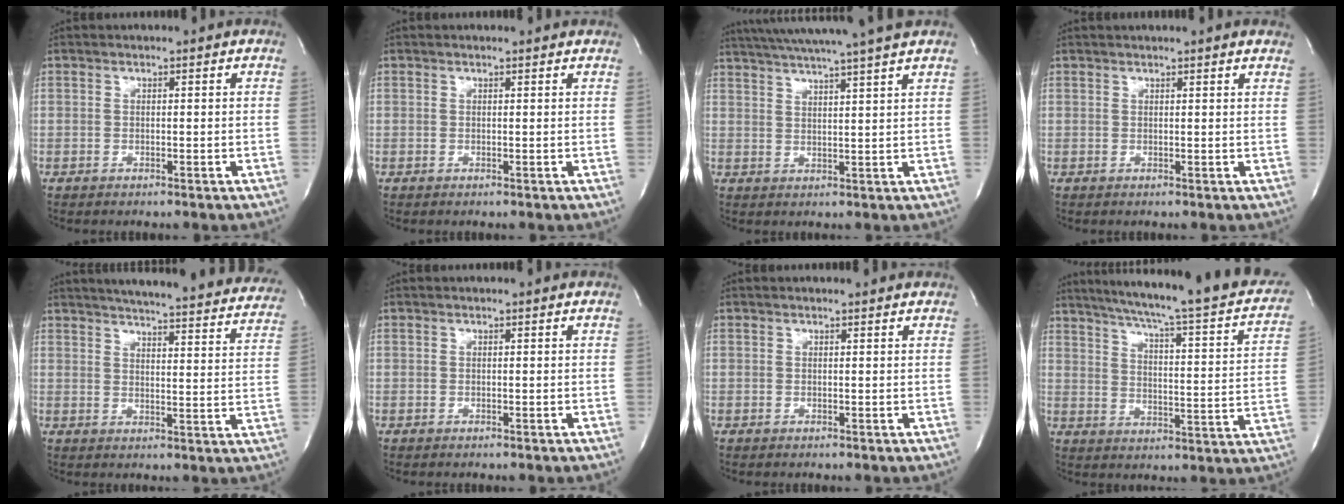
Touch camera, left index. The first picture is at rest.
{"total": 1.5, "force": [1.5, 0.1, 0.3], "torque": [-0.012, 0.005, 0.014]}
{"total": 15.1, "force": [13.1, -1.6, 7.3], "torque": [-0.129, -0.003, 0.183]}
{"total": 6.1, "force": [5.6, 0.0, 2.5], "torque": [-0.036, 0.025, 0.056]}
{"total": 27.5, "force": [25.3, 3.5, 10.1], "torque": [-0.154, -0.048, 0.294]}
{"total": 0.0}
{"total": 1.2, "force": [1.2, 0.0, 0.2], "torque": [-0.012, 0.004, 0.012]}
{"total": 26.7, "force": [22.2, 3.1, 14.5], "torque": [-0.214, -0.027, 0.271]}